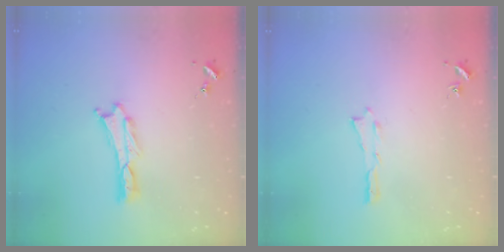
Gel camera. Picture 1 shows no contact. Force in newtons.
{"total": 0.0}